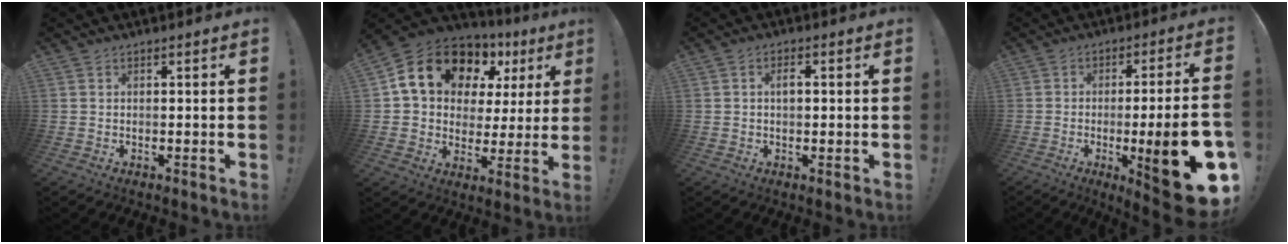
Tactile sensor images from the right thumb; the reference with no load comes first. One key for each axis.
{"total": 17.2, "fx": 9.7, "fy": 11.4, "fz": 8.5, "tx": -0.136, "ty": -0.052, "tz": 0.188}
{"total": 2.5, "fx": 0.3, "fy": 0.8, "fz": 2.3, "tx": -0.030, "ty": 0.000, "tz": 0.000}
{"total": 19.1, "fx": -5.2, "fy": 3.0, "fz": 18.1, "tx": -0.256, "ty": 0.013, "tz": -0.069}